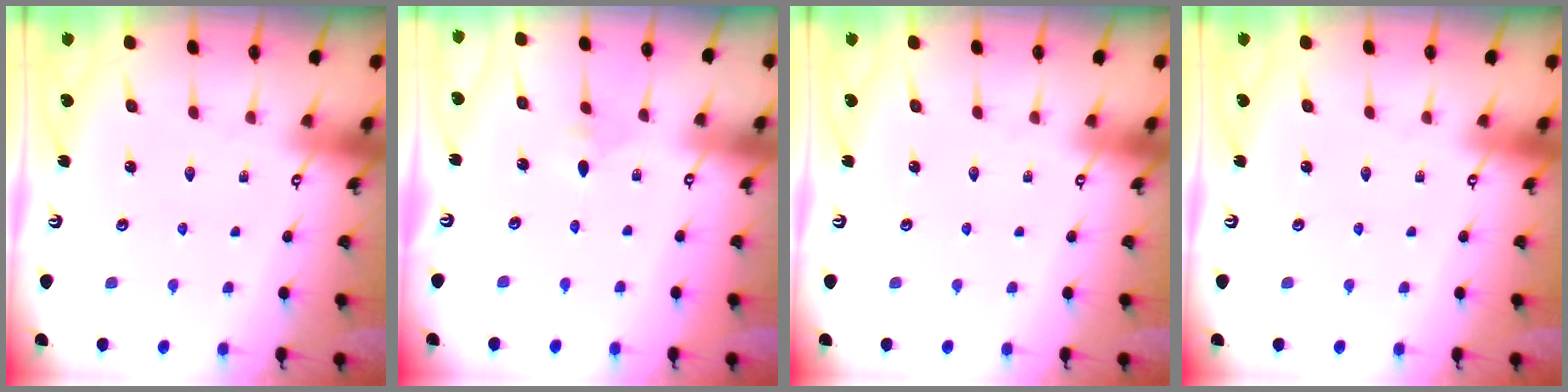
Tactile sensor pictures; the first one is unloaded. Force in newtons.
{"total": 2.4, "press": 2.3, "slide": 0.7}
{"total": 0.0}
{"total": 0.0}